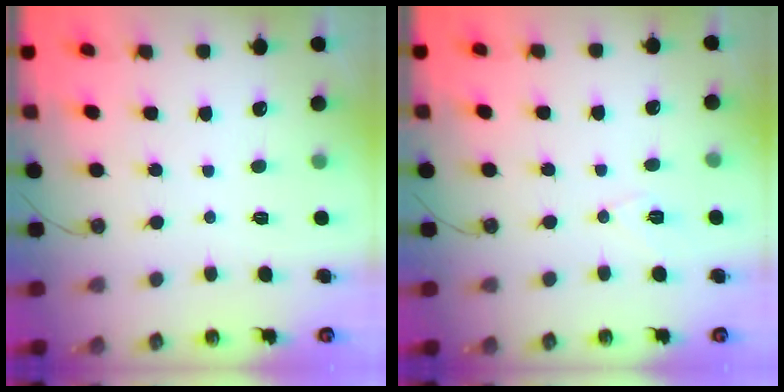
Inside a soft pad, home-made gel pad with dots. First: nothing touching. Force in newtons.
{"total": 7.5, "press": 6.1, "slide": 4.4}